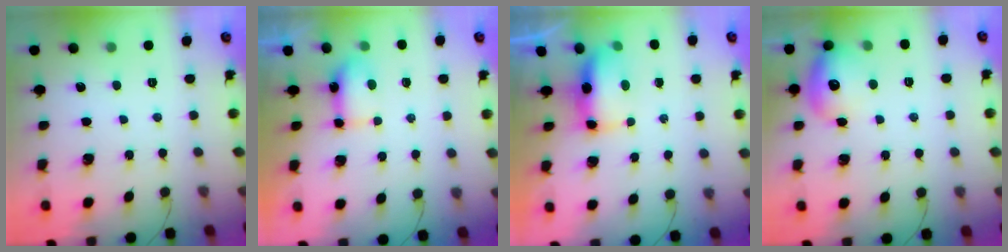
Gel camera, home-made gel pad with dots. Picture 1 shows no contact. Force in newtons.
{"total": 9.3, "press": 6.1, "slide": 7.1}
{"total": 7.0, "press": 7.0, "slide": 0.7}
{"total": 14.1, "press": 14.0, "slide": 1.2}